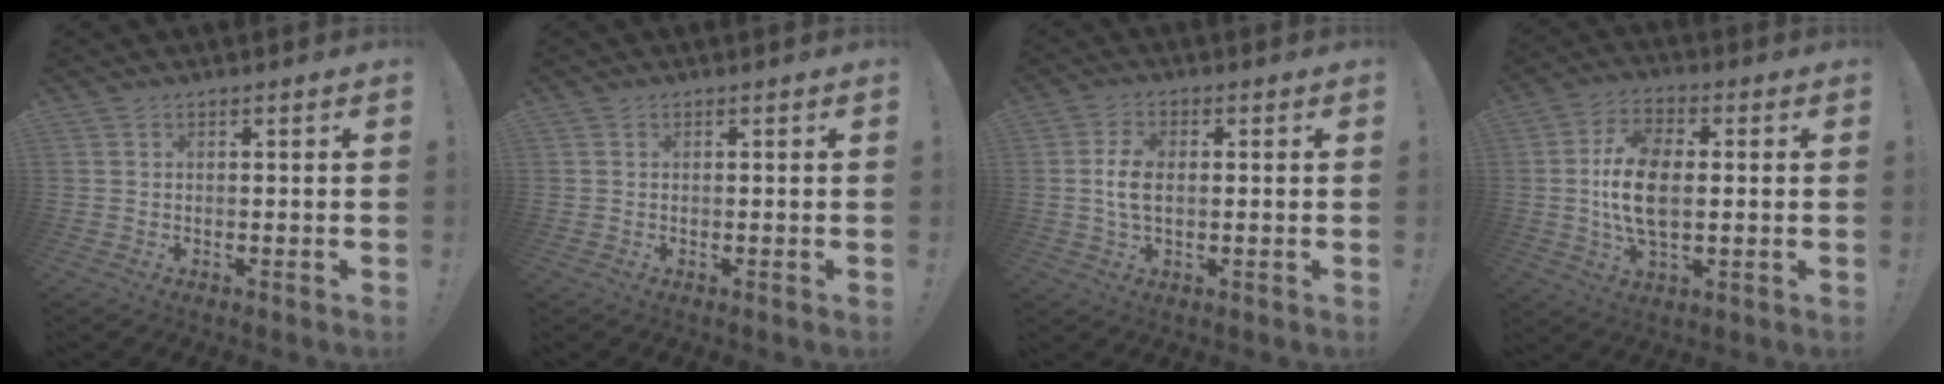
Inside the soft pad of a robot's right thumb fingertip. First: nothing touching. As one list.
[{"total": 0.0}, {"total": 6.8, "force": [0.1, 3.9, 5.6], "torque": [-0.106, 0.001, 0.000]}, {"total": 13.3, "force": [0.1, 7.5, 11.0], "torque": [-0.208, 0.000, 0.001]}]